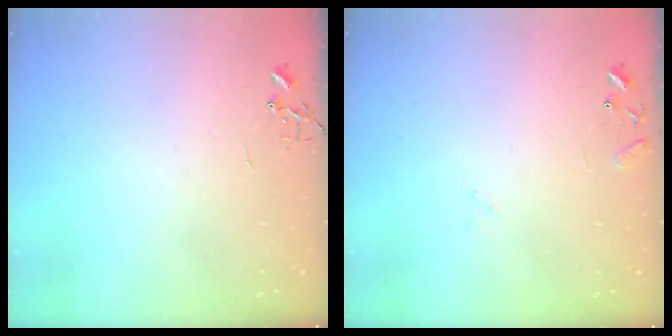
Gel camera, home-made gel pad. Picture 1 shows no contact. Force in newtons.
{"total": 9.5, "press": 9.5, "slide": 0.9}